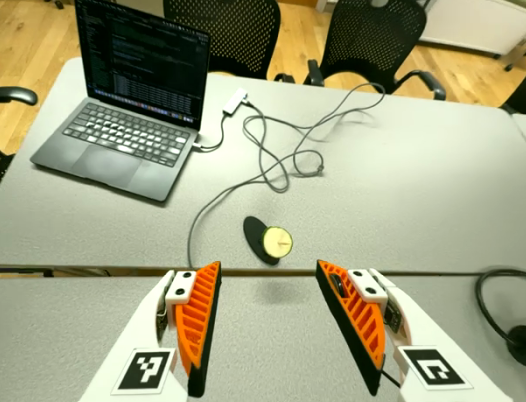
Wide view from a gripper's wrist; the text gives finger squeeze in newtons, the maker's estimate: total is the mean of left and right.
{"total": 0.0}